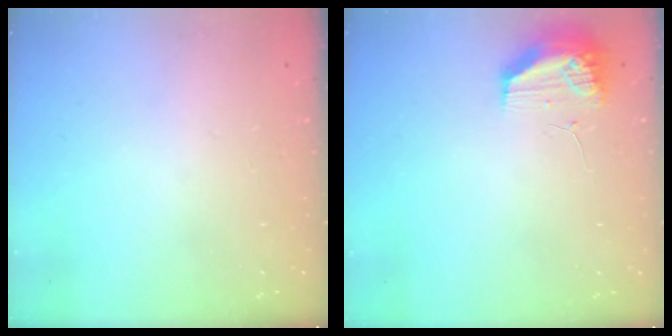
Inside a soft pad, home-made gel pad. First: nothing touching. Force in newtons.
{"total": 9.7, "press": 9.6, "slide": 1.5}